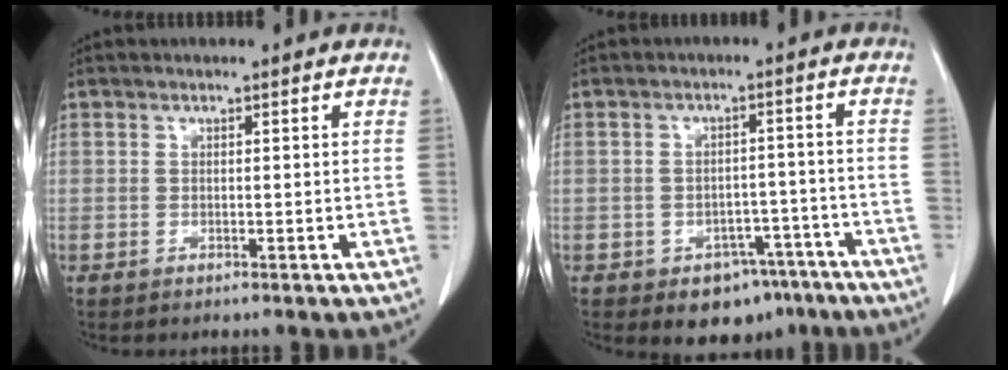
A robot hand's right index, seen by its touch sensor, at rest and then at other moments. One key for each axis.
{"total": 7.3, "fx": -4.9, "fy": 4.5, "fz": 3.1, "tx": -0.024, "ty": 0.019, "tz": -0.061}